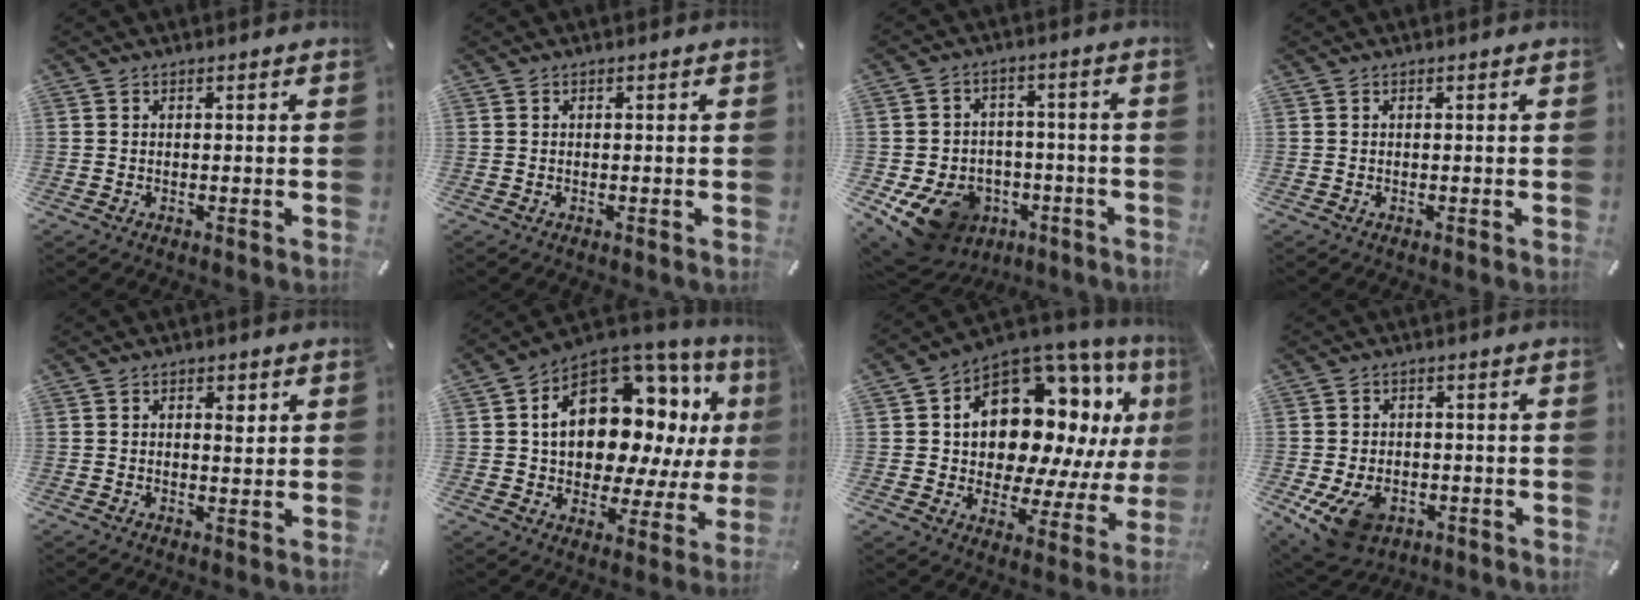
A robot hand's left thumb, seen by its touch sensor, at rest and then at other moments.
{"total": 0.0}
{"total": 13.0, "force": [-6.3, 10.0, 5.4], "torque": [-0.106, 0.033, -0.105]}
{"total": 0.0}
{"total": 2.9, "force": [0.7, 1.8, 2.1], "torque": [-0.020, -0.002, 0.006]}
{"total": 19.0, "force": [5.6, 12.1, 13.5], "torque": [-0.234, -0.042, 0.093]}
{"total": 18.4, "force": [7.2, 12.2, 11.6], "torque": [-0.191, -0.059, 0.123]}
{"total": 9.7, "force": [-3.9, 6.8, 5.7], "torque": [-0.114, 0.016, -0.066]}